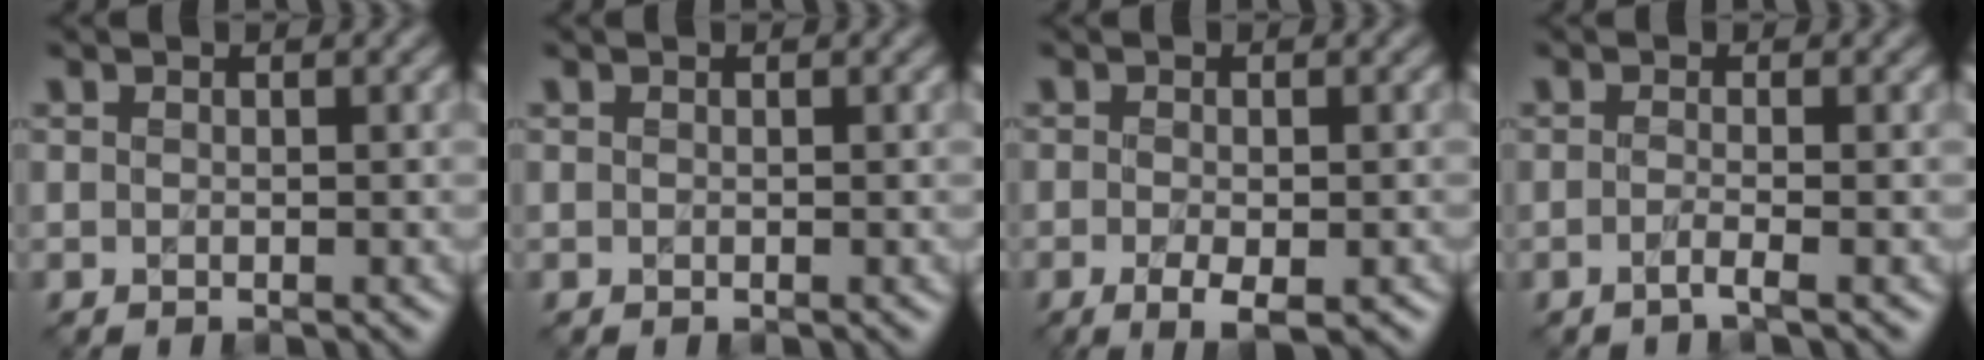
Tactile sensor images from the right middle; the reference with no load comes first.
{"total": 0.0}
{"total": 3.1, "force": [-1.1, 1.0, 2.7], "torque": [-0.047, -0.006, -0.016]}
{"total": 1.3, "force": [-0.3, 0.3, 1.2], "torque": [-0.018, -0.001, -0.017]}